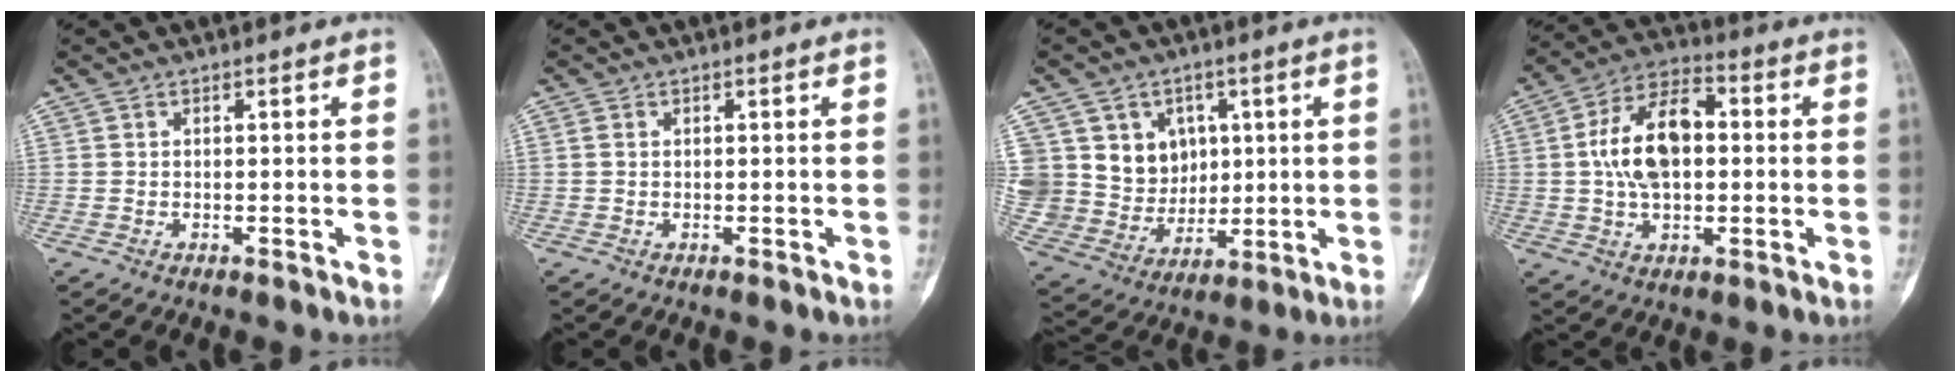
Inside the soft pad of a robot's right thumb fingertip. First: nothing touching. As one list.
[{"total": 0.9, "force": [0.3, 0.6, 0.5], "torque": [-0.014, 0.003, 0.008]}, {"total": 14.5, "force": [4.5, 12.8, 5.2], "torque": [-0.054, 0.000, 0.107]}, {"total": 14.1, "force": [1.0, 8.2, 11.4], "torque": [-0.188, 0.022, 0.009]}]